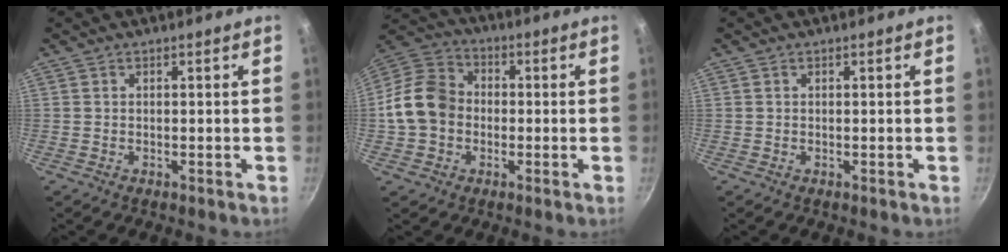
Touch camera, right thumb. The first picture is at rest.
{"total": 12.1, "force": [-1.3, 9.9, 6.9], "torque": [-0.100, 0.028, -0.043]}
{"total": 0.0}